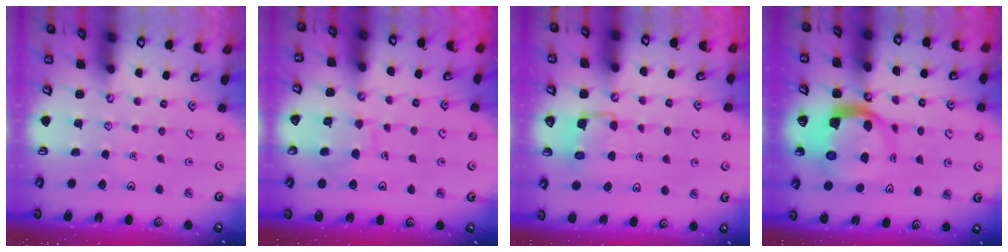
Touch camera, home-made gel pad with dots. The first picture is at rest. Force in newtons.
{"total": 8.6, "press": 8.6, "slide": 0.8}
{"total": 3.9, "press": 3.9, "slide": 0.2}
{"total": 10.3, "press": 10.3, "slide": 1.2}